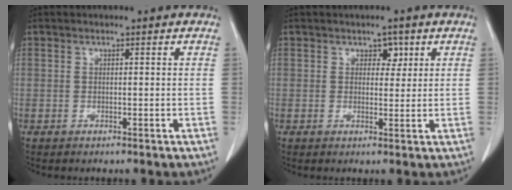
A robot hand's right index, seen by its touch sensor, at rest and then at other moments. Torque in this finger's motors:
{"motor_torque": [-0.31, 0.26, 0.00, -0.01]}